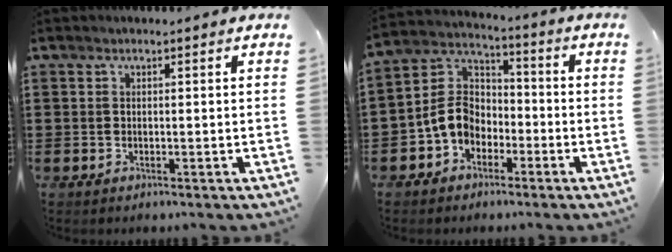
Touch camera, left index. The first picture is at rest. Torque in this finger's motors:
{"motor_torque": [1.35, 0.79, 0.50, 0.12]}